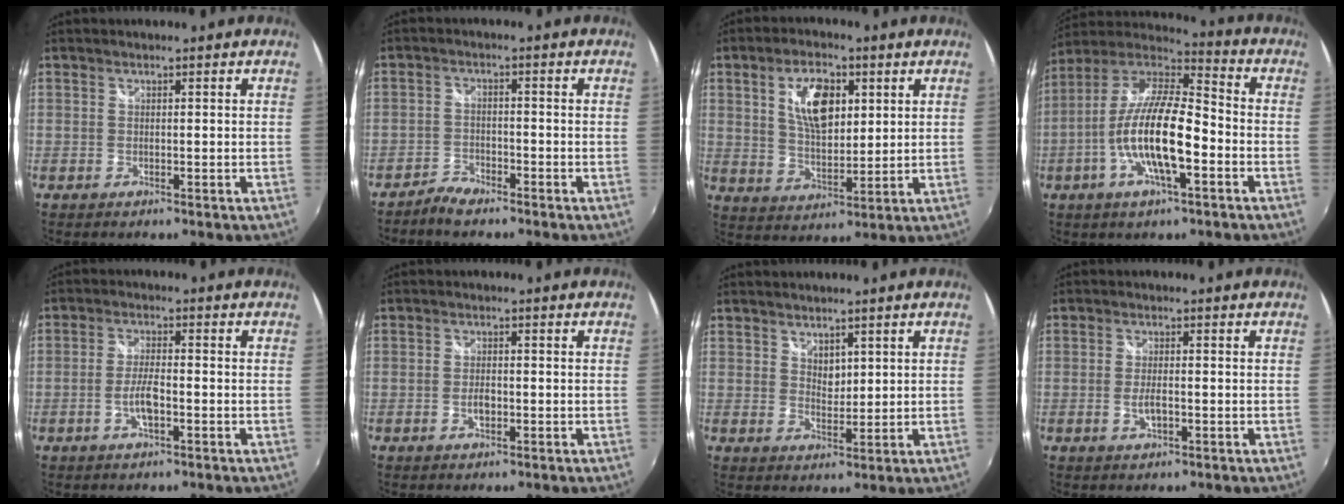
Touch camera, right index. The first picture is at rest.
{"total": 3.5, "force": [-3.2, 1.0, 1.1], "torque": [-0.037, 0.000, -0.063]}
{"total": 10.3, "force": [3.6, 5.1, 8.2], "torque": [-0.151, 0.010, 0.067]}
{"total": 17.2, "force": [-5.0, 5.0, 15.6], "torque": [-0.302, -0.006, -0.099]}
{"total": 4.8, "force": [-1.8, 1.2, 4.2], "torque": [-0.089, 0.000, -0.035]}
{"total": 2.6, "force": [-0.8, 1.4, 2.1], "torque": [-0.039, -0.001, -0.015]}
{"total": 2.8, "force": [1.8, 1.7, 1.2], "torque": [-0.013, -0.002, 0.033]}
{"total": 3.0, "force": [-1.0, 1.1, 2.6], "torque": [-0.052, -0.004, -0.016]}